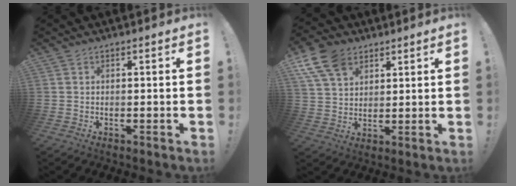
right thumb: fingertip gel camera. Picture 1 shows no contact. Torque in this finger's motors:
{"motor_torque": [0.34, 0.34, 0.09, 0.11, 0.15]}